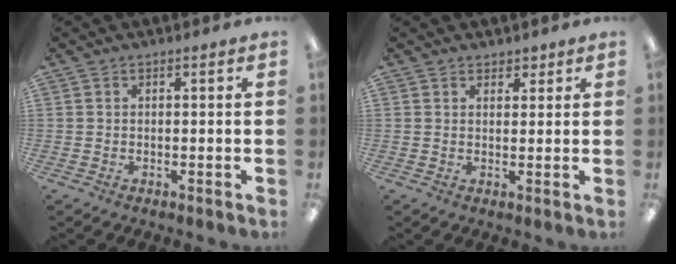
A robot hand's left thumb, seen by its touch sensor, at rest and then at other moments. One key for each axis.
{"total": 2.1, "fx": 1.7, "fy": 1.2, "fz": 0.3, "tx": 0.000, "ty": -0.003, "tz": 0.031}